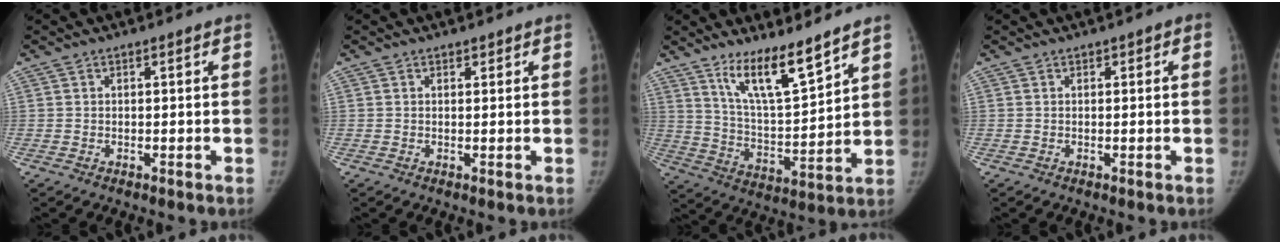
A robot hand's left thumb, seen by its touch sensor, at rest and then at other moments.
{"total": 0.8, "force": [0.6, 0.5, 0.3], "torque": [0.004, -0.004, 0.007]}
{"total": 12.3, "force": [9.2, 2.2, 7.9], "torque": [-0.123, -0.071, 0.175]}
{"total": 1.3, "force": [0.5, 0.6, 1.1], "torque": [-0.011, 0.008, 0.006]}